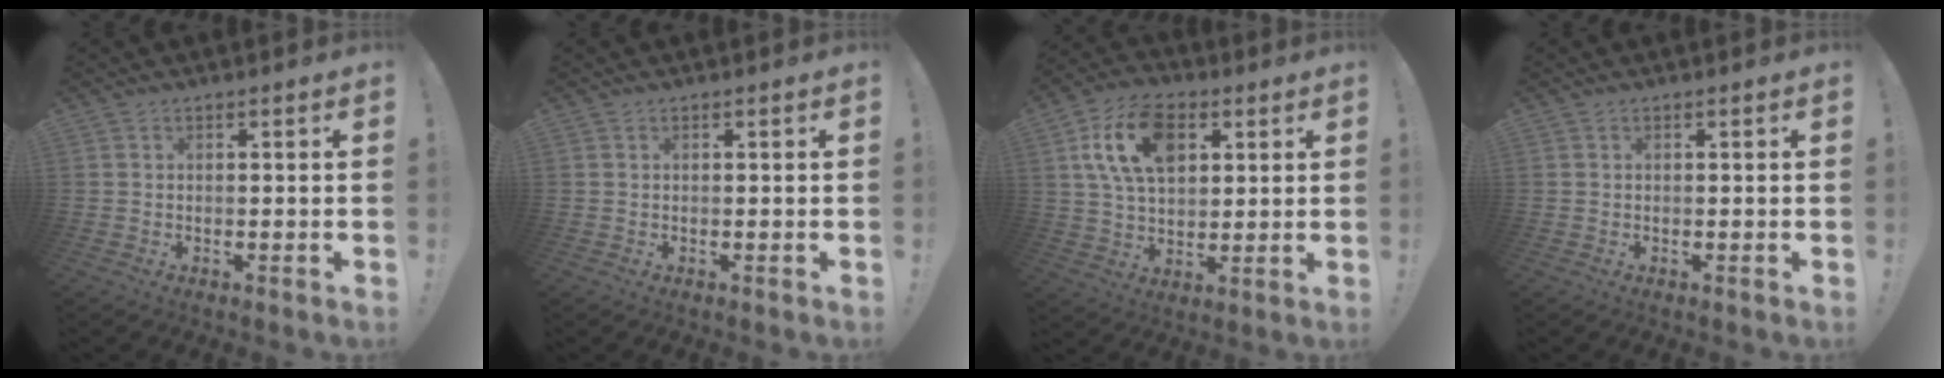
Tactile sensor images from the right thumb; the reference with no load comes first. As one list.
[{"total": 0.0}, {"total": 16.7, "force": [6.2, 10.7, 11.2], "torque": [-0.186, -0.005, 0.116]}, {"total": 0.0}]